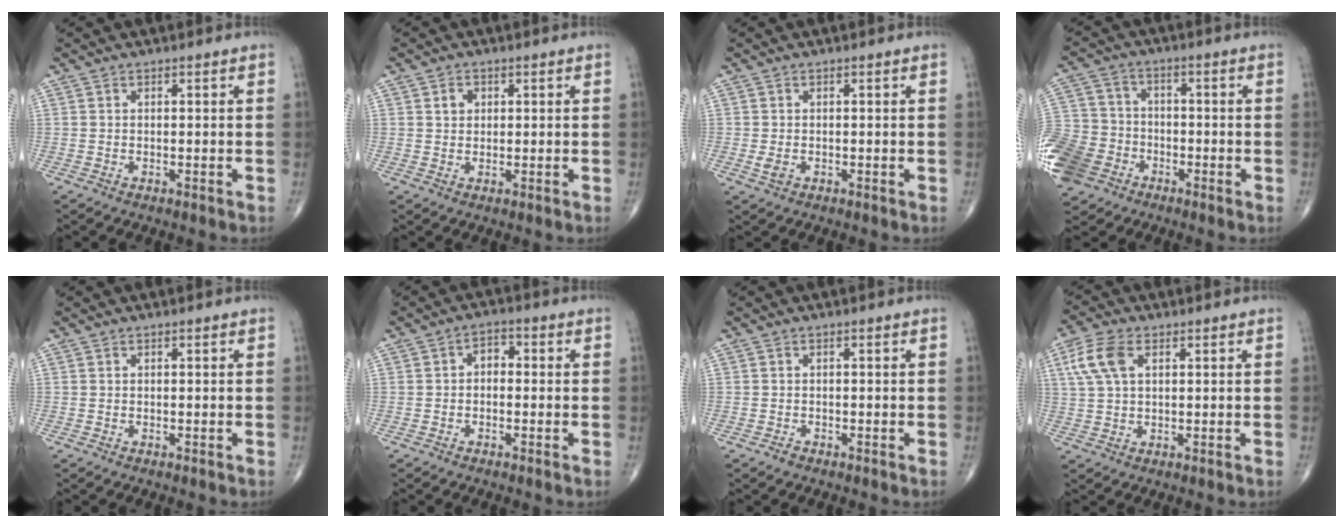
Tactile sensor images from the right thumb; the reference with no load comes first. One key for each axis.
{"total": 2.3, "fx": 0.7, "fy": 1.9, "fz": 1.0, "tx": -0.008, "ty": -0.002, "tz": 0.011}
{"total": 1.7, "fx": -0.3, "fy": 1.2, "fz": 1.1, "tx": -0.023, "ty": -0.003, "tz": -0.007}
{"total": 16.7, "fx": -7.5, "fy": 13.1, "fz": 7.1, "tx": -0.180, "ty": 0.029, "tz": -0.141}
{"total": 0.0}
{"total": 3.2, "fx": -0.2, "fy": 2.2, "fz": 2.3, "tx": -0.020, "ty": 0.014, "tz": -0.014}
{"total": 0.9, "fx": -0.6, "fy": 0.5, "fz": 0.2, "tx": -0.004, "ty": 0.001, "tz": -0.014}
{"total": 7.1, "fx": 2.4, "fy": 3.9, "fz": 5.4, "tx": -0.126, "ty": 0.010, "tz": 0.048}